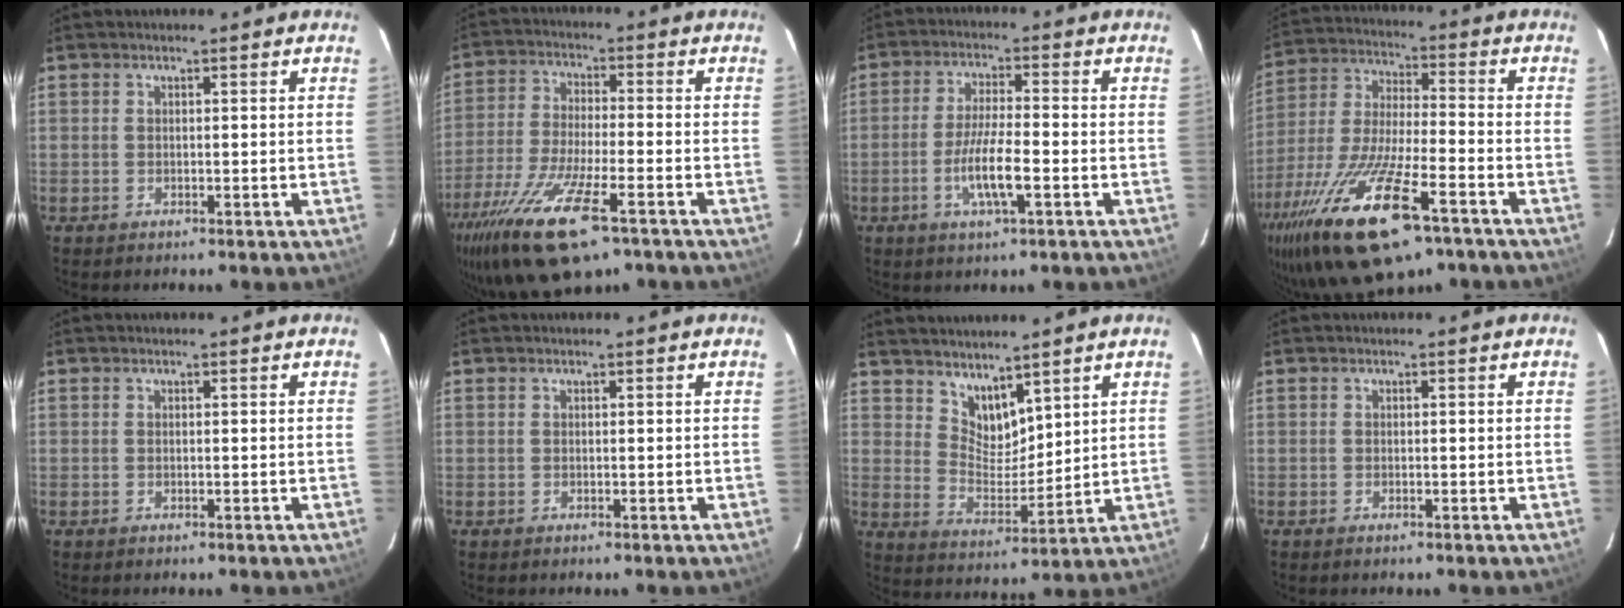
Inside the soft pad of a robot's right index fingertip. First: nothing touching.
{"total": 17.9, "force": [-10.8, 4.9, 13.5], "torque": [-0.275, -0.056, -0.200]}
{"total": 7.3, "force": [-2.6, 0.9, 6.8], "torque": [-0.134, -0.007, -0.050]}
{"total": 24.7, "force": [-14.6, 7.3, 18.6], "torque": [-0.383, -0.058, -0.261]}
{"total": 0.0}
{"total": 0.0}
{"total": 7.4, "force": [6.0, 3.4, 2.8], "torque": [-0.039, -0.001, 0.119]}
{"total": 0.0}